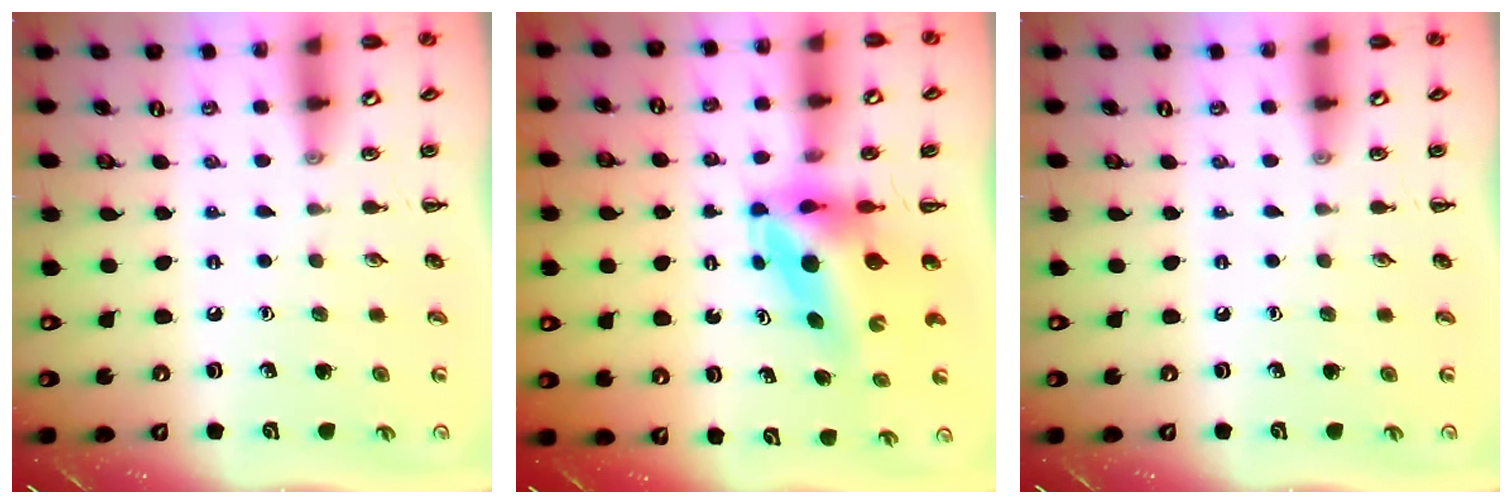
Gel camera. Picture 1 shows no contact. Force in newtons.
{"total": 6.5, "press": 6.2, "slide": 2.0}
{"total": 0.0}